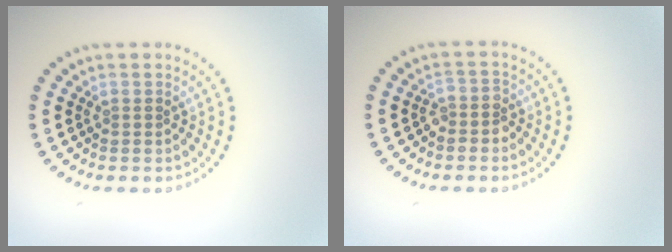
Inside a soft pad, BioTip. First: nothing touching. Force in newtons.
{"total": 1.7, "press": 1.4, "slide": 0.9}